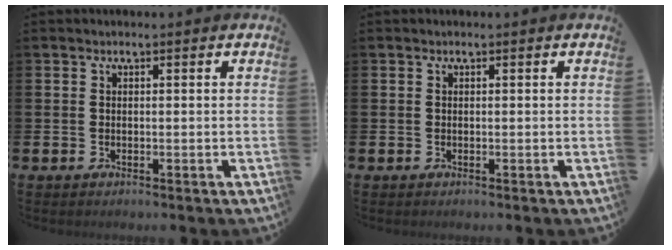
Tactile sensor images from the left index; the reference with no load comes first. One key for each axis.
{"total": 0.0}